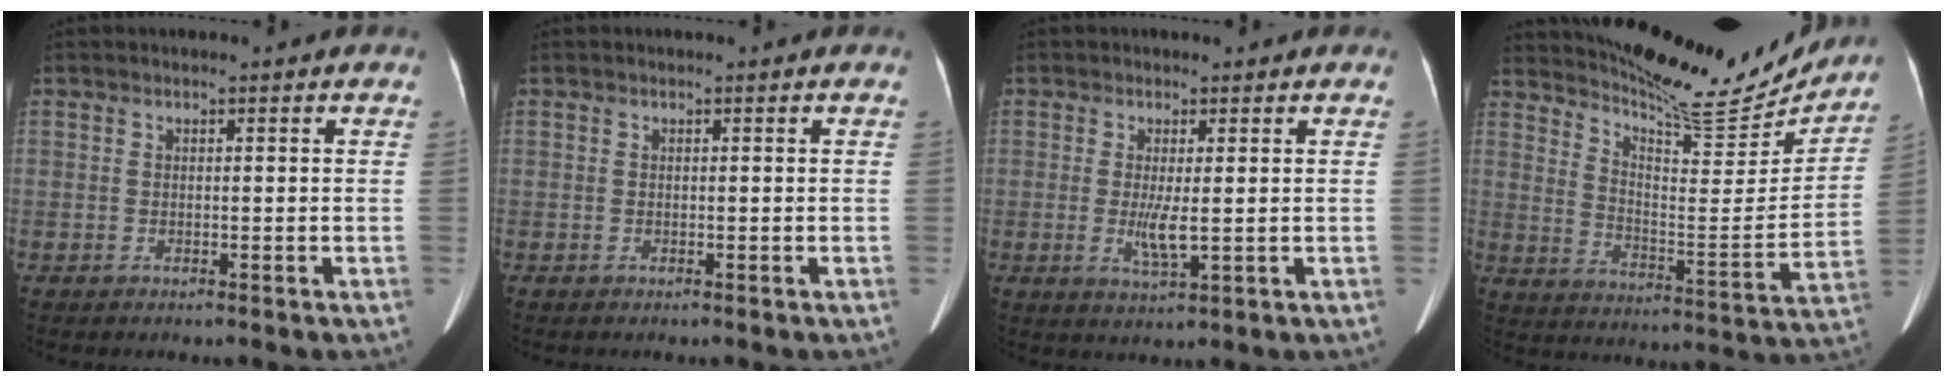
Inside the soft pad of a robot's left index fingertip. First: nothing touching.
{"total": 0.0}
{"total": 3.4, "force": [-0.1, 0.5, 3.4], "torque": [-0.066, -0.009, 0.003]}
{"total": 18.9, "force": [17.9, 2.8, 5.3], "torque": [-0.086, -0.050, 0.250]}